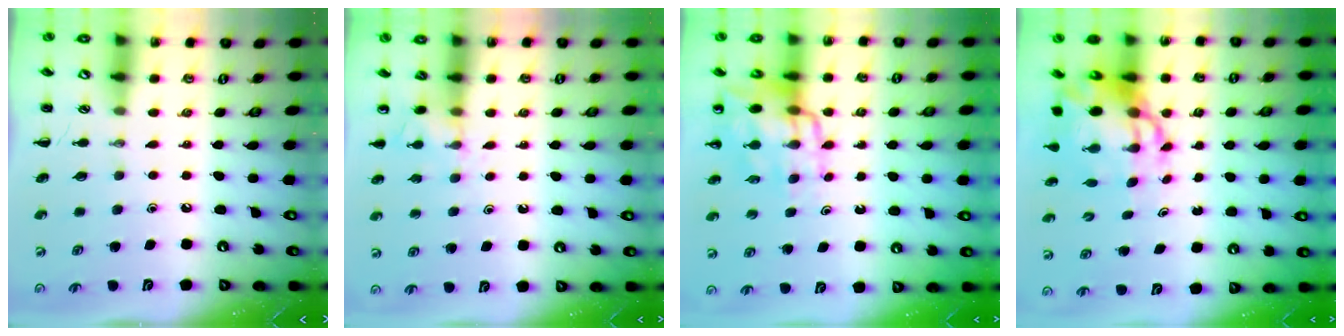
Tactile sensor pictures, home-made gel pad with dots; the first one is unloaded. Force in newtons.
{"total": 6.1, "press": 5.9, "slide": 1.6}
{"total": 13.7, "press": 13.3, "slide": 3.3}
{"total": 9.2, "press": 8.9, "slide": 2.6}